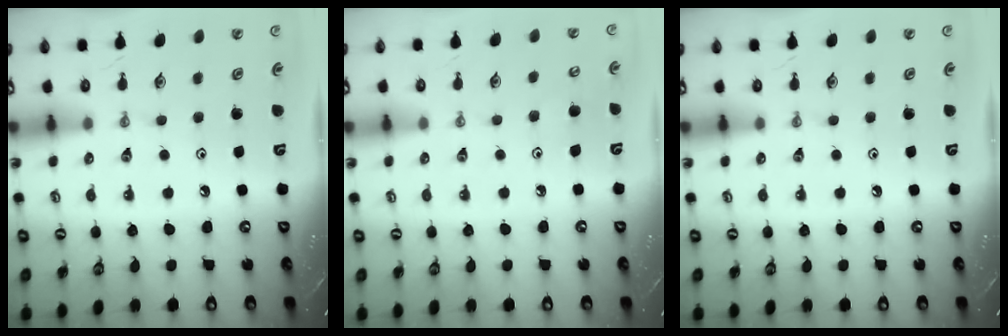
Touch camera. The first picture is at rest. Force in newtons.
{"total": 4.4, "press": 4.4, "slide": 0.5}
{"total": 0.0}